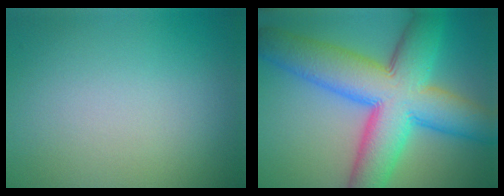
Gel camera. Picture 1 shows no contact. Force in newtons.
{"total": 12.8, "press": 12.8, "slide": 0.4}